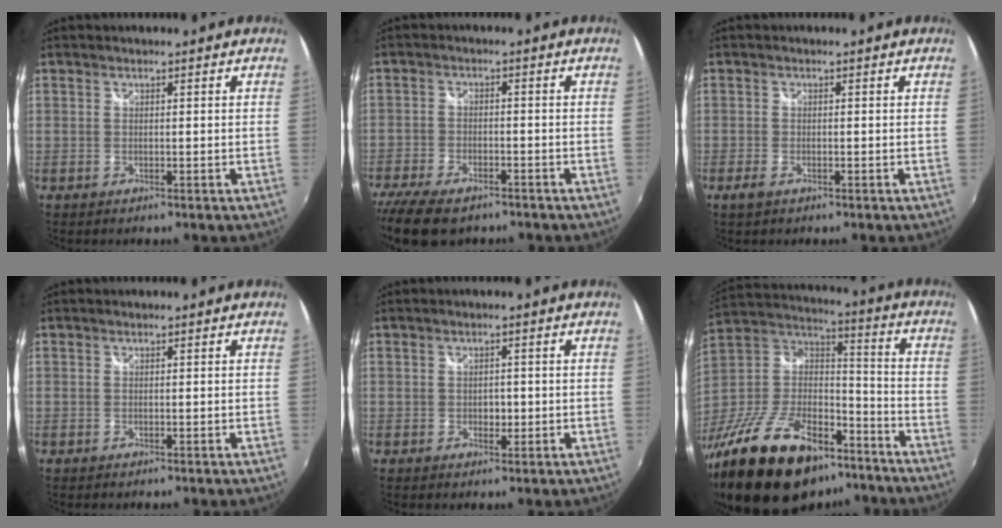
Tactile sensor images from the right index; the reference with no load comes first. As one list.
[{"total": 12.1, "force": [-9.2, 5.2, 5.8], "torque": [-0.151, -0.033, -0.162]}, {"total": 2.0, "force": [-1.4, 0.8, 1.1], "torque": [-0.025, -0.006, -0.027]}, {"total": 0.0}, {"total": 1.9, "force": [-0.3, 1.6, 0.9], "torque": [-0.013, 0.001, -0.004]}, {"total": 30.9, "force": [-20.6, 14.9, 17.5], "torque": [-0.357, 0.003, -0.320]}]